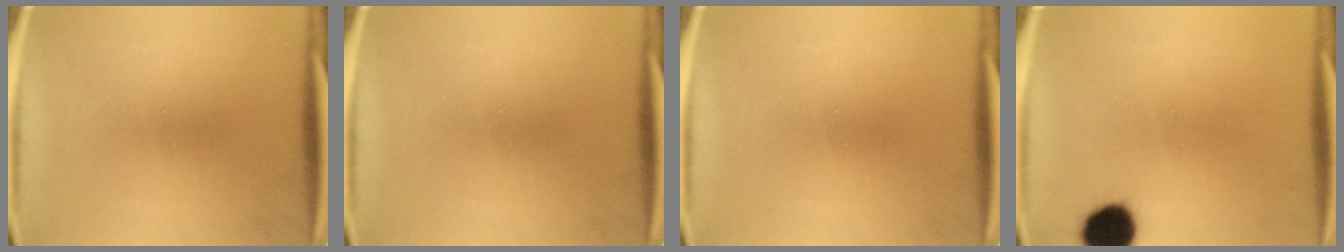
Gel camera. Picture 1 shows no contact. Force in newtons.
{"total": 0.0}
{"total": 0.0}
{"total": 9.1}